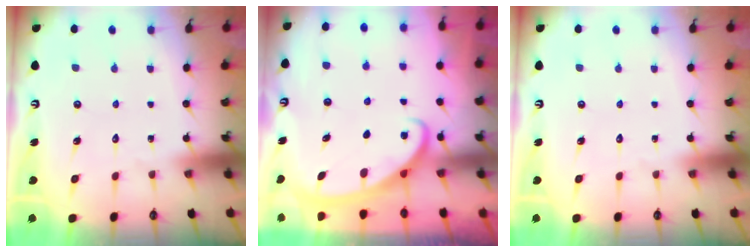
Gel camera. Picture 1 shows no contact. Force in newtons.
{"total": 2.5, "press": 2.5, "slide": 0.4}
{"total": 0.0}